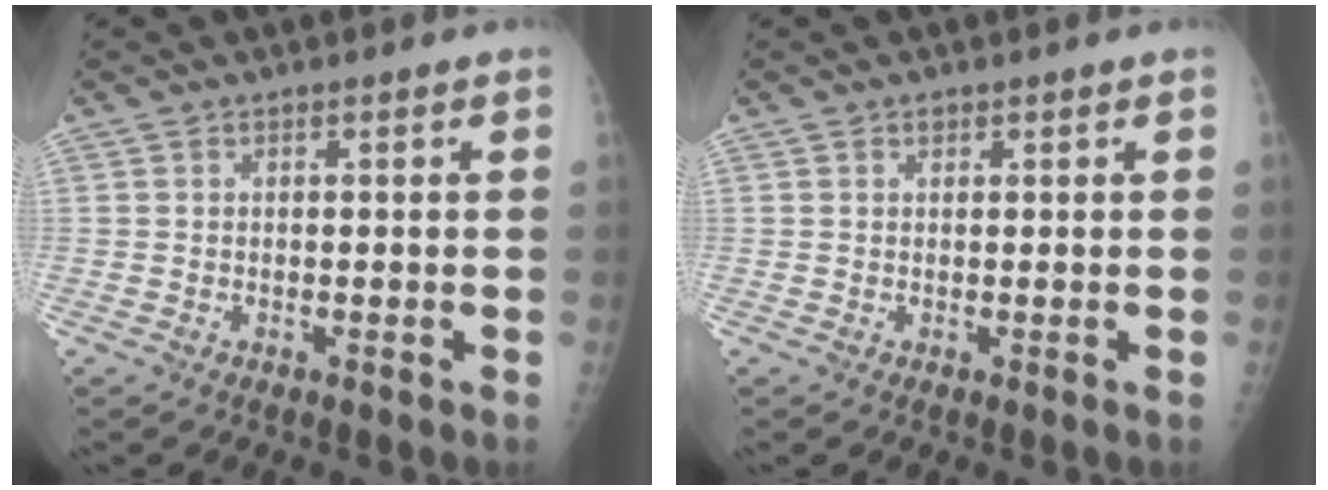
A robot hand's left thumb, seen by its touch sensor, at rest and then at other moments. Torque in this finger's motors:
{"motor_torque": [0.57, -0.03, -0.01, -0.06, 0.00]}